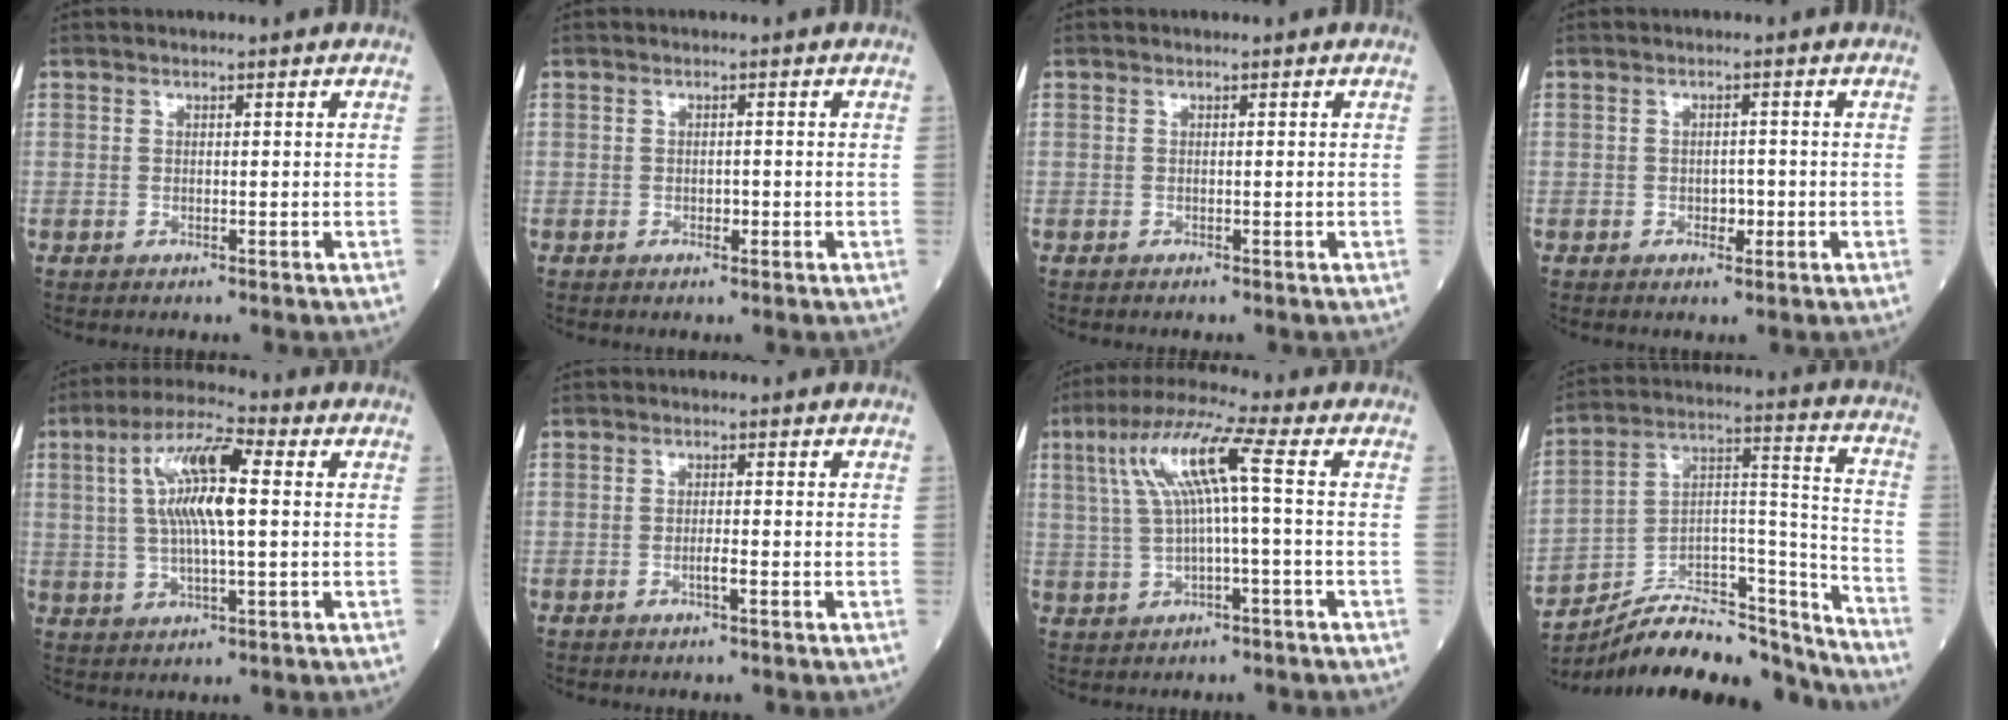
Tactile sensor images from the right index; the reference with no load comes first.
{"total": 1.1, "force": [-0.4, 0.6, 0.8], "torque": [-0.015, 0.000, -0.006]}
{"total": 0.0}
{"total": 2.0, "force": [-0.7, 1.2, 1.4], "torque": [-0.018, 0.002, -0.007]}
{"total": 11.0, "force": [2.0, 2.1, 10.6], "torque": [-0.208, 0.017, 0.035]}
{"total": 1.5, "force": [-0.6, 0.0, 1.4], "torque": [-0.028, -0.001, -0.013]}
{"total": 9.4, "force": [1.5, 0.2, 9.2], "torque": [-0.181, 0.030, 0.031]}
{"total": 21.3, "force": [-19.7, 3.8, 7.2], "torque": [-0.104, 0.042, -0.321]}